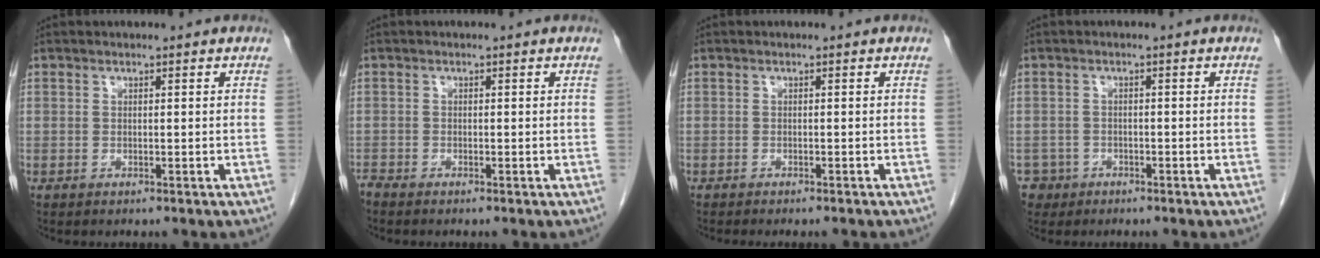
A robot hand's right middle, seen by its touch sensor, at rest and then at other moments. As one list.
[{"total": 0.9, "force": [-0.9, 0.0, 0.1], "torque": [-0.007, -0.004, -0.019]}, {"total": 4.4, "force": [-3.9, 0.5, 1.9], "torque": [-0.022, -0.007, -0.050]}, {"total": 2.9, "force": [-1.7, 2.3, -0.4], "torque": [0.006, 0.009, -0.033]}]